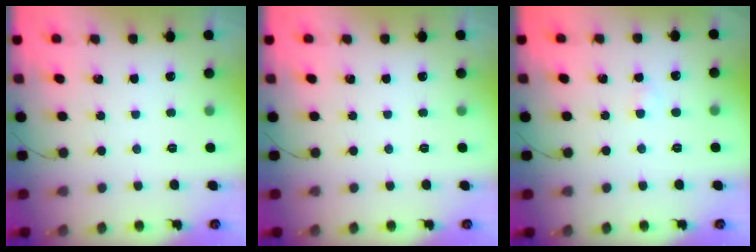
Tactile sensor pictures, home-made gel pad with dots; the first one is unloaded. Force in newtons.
{"total": 0.0}
{"total": 1.3, "press": 1.1, "slide": 0.7}